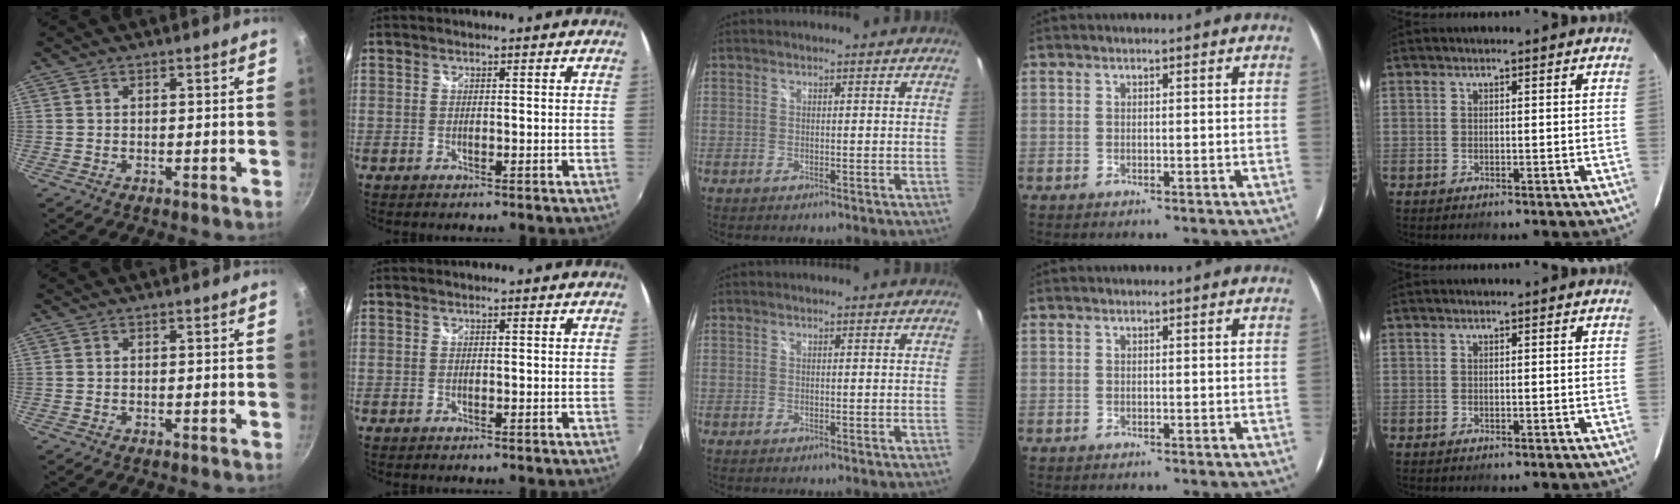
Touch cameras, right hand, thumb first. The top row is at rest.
{}